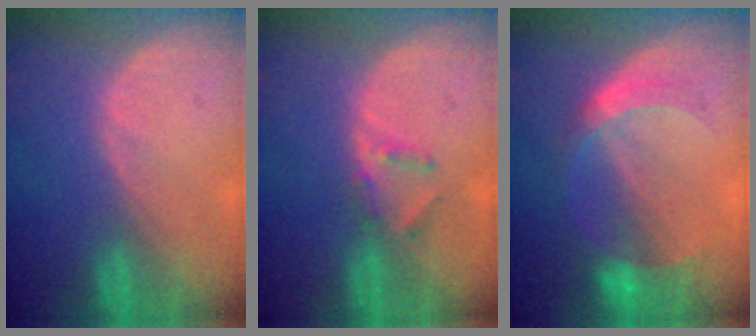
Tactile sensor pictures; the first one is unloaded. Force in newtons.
{"total": 2.3, "press": 2.1, "slide": 0.9}
{"total": 6.4, "press": 5.7, "slide": 2.9}